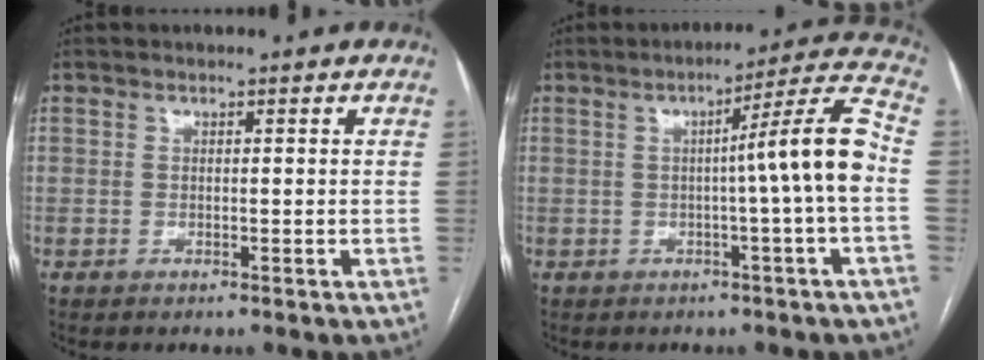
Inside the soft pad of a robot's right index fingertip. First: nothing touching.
{"total": 9.8, "force": [-0.9, -1.7, 9.7], "torque": [-0.134, 0.017, -0.013]}